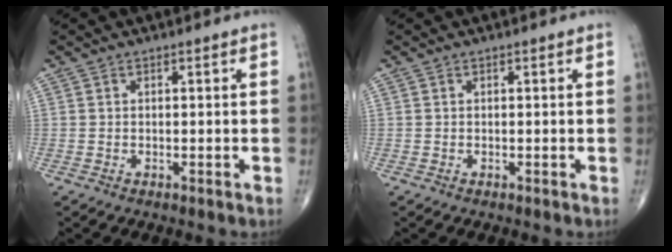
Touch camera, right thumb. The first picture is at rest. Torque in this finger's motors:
{"motor_torque": [-0.03, 0.03, 0.00, 0.00, 0.00]}